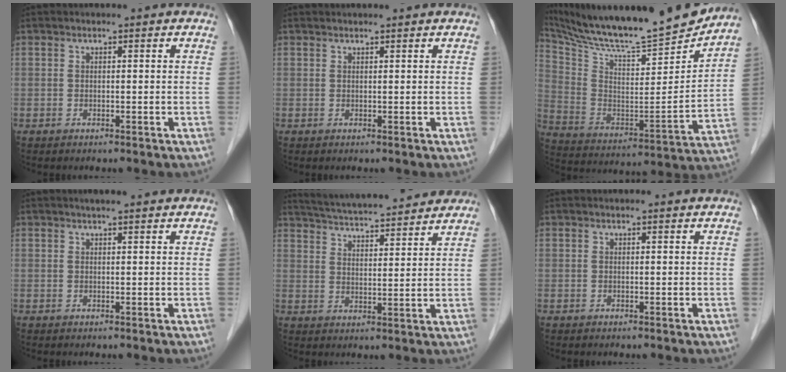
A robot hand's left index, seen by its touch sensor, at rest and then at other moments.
{"total": 2.3, "force": [2.2, -0.1, 0.6], "torque": [-0.009, 0.019, 0.033]}
{"total": 24.6, "force": [22.5, 2.8, 9.5], "torque": [-0.182, -0.047, 0.348]}
{"total": 3.8, "force": [3.3, 0.2, 2.0], "torque": [-0.026, 0.019, 0.044]}
{"total": 17.8, "force": [16.3, 2.0, 6.7], "torque": [-0.112, 0.031, 0.238]}
{"total": 1.1, "force": [1.0, -0.1, 0.2], "torque": [-0.014, 0.003, 0.012]}